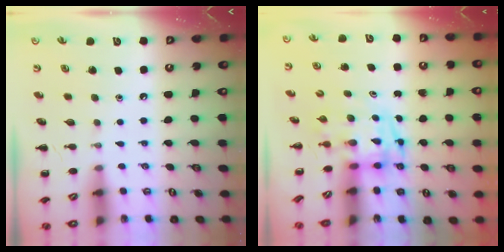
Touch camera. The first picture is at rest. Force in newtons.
{"total": 3.4, "press": 3.3, "slide": 0.7}